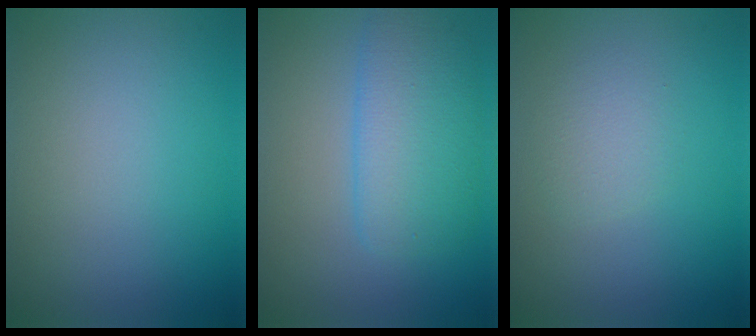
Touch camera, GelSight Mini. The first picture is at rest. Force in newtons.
{"total": 4.4, "press": 4.4, "slide": 0.1}
{"total": 1.5, "press": 1.5, "slide": 0.0}